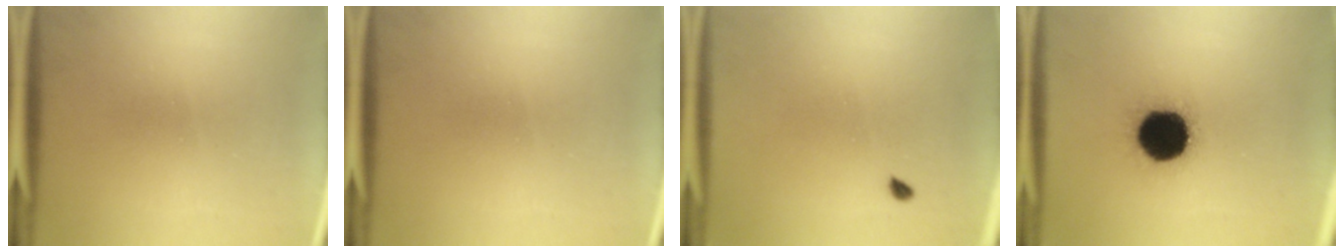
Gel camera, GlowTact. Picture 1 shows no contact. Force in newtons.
{"total": 0.0}
{"total": 0.8}
{"total": 19.7}